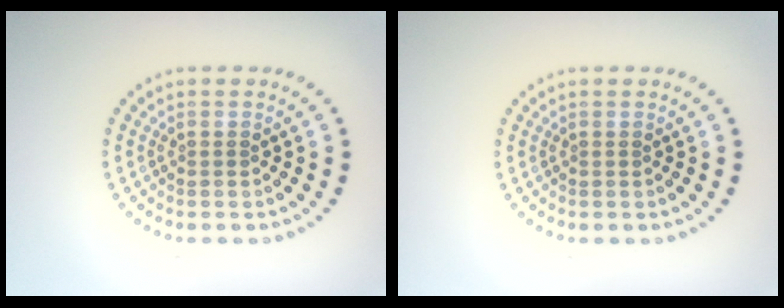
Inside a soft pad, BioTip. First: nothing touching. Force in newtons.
{"total": 0.0}